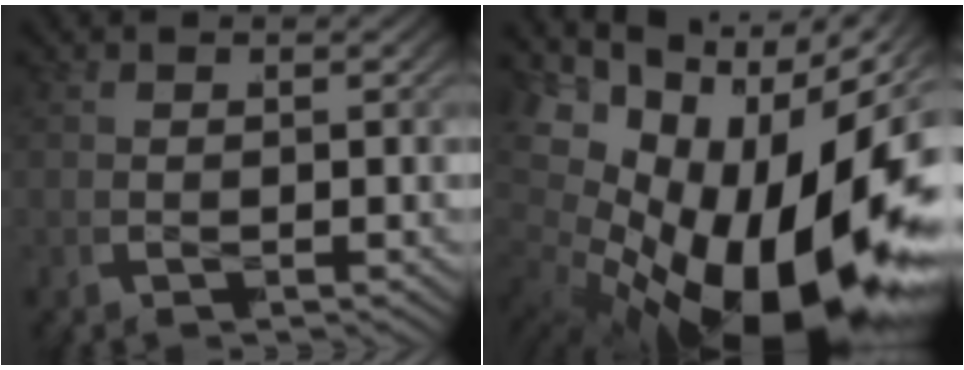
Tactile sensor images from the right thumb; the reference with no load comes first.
{"total": 20.9, "force": [-2.3, 12.9, 16.2], "torque": [-0.298, -0.034, -0.020]}